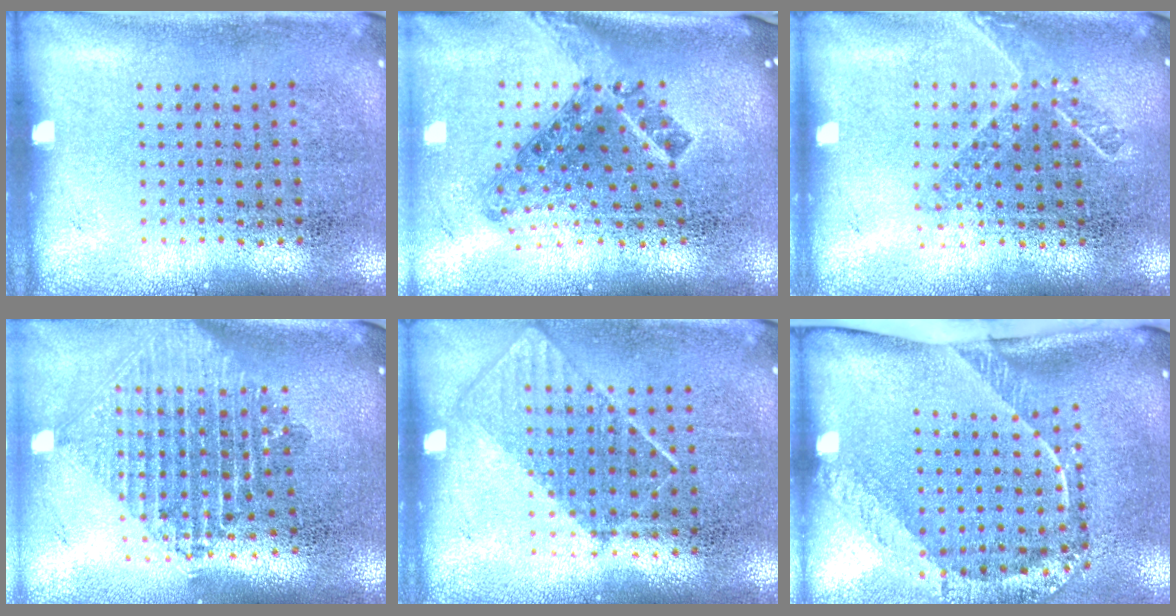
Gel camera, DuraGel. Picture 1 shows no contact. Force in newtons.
{"total": 1.9, "press": 1.3, "slide": 1.4}
{"total": 1.5, "press": 1.2, "slide": 0.9}
{"total": 2.2, "press": 1.7, "slide": 1.4}
{"total": 0.8, "press": 0.7, "slide": 0.5}
{"total": 2.6, "press": 1.7, "slide": 2.0}